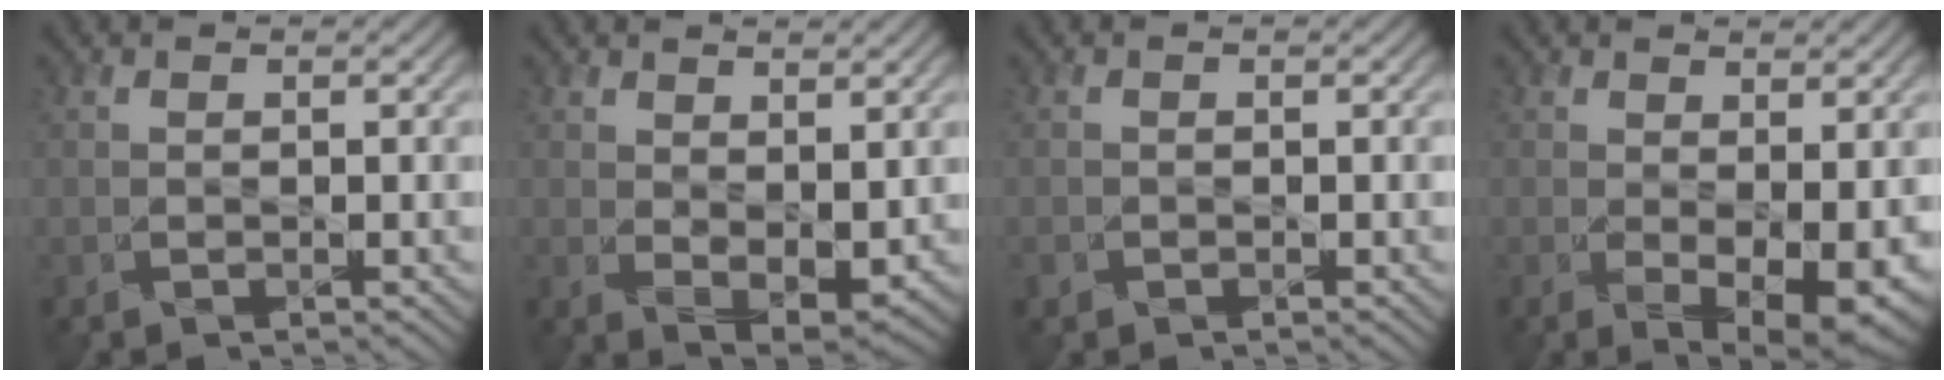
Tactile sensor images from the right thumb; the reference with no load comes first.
{"total": 4.8, "force": [1.3, 2.6, 3.8], "torque": [-0.075, -0.017, 0.032]}
{"total": 0.7, "force": [-0.5, 0.5, 0.1], "torque": [-0.003, -0.004, -0.011]}
{"total": 6.2, "force": [-0.3, 2.8, 5.5], "torque": [-0.097, -0.022, 0.009]}